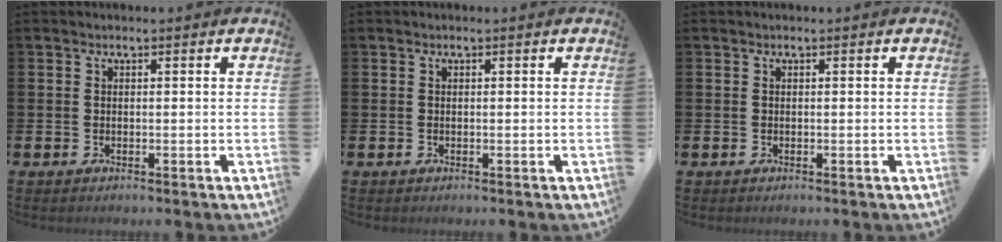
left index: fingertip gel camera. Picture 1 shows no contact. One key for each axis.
{"total": 0.0}
{"total": 0.0}